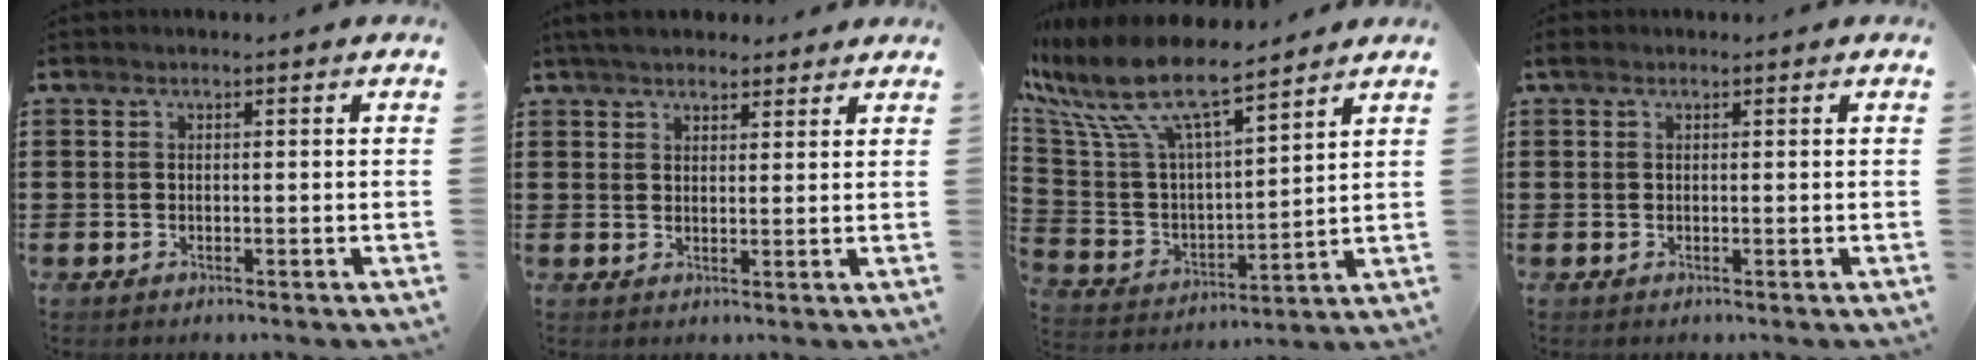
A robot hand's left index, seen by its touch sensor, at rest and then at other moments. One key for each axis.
{"total": 4.1, "fx": 3.7, "fy": 1.2, "fz": 1.3, "tx": -0.036, "ty": -0.002, "tz": 0.070}
{"total": 11.2, "fx": 8.8, "fy": 2.6, "fz": 6.5, "tx": -0.166, "ty": -0.053, "tz": 0.153}
{"total": 0.9, "fx": 0.1, "fy": 0.6, "fz": 0.6, "tx": -0.013, "ty": 0.006, "tz": 0.002}